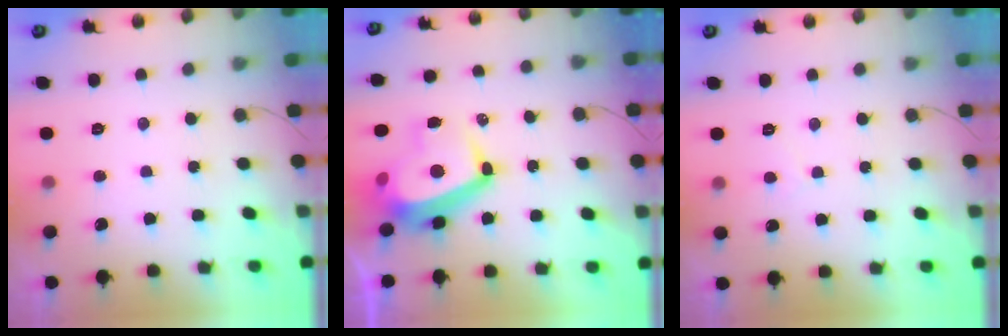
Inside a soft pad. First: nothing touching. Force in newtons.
{"total": 11.4, "press": 11.2, "slide": 2.3}
{"total": 3.9, "press": 3.9, "slide": 0.5}